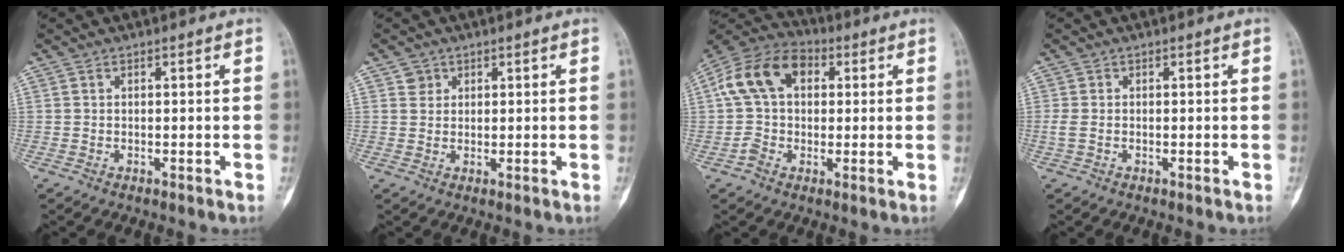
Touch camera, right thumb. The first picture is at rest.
{"total": 1.8, "force": [0.9, 1.5, 0.1], "torque": [0.018, -0.003, 0.008]}
{"total": 13.0, "force": [2.9, 9.5, 8.4], "torque": [-0.135, 0.029, 0.040]}
{"total": 1.3, "force": [-0.2, 0.7, 1.0], "torque": [-0.034, -0.003, -0.003]}